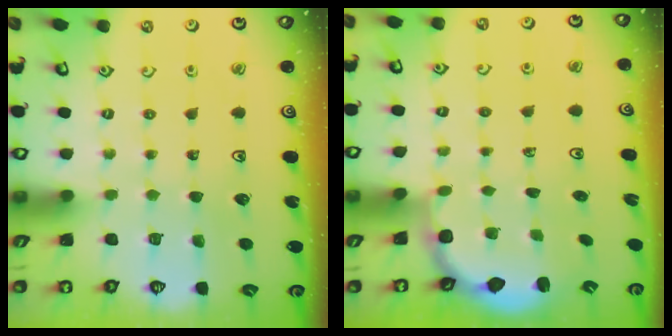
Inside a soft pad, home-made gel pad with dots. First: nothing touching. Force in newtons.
{"total": 2.9, "press": 2.6, "slide": 1.2}